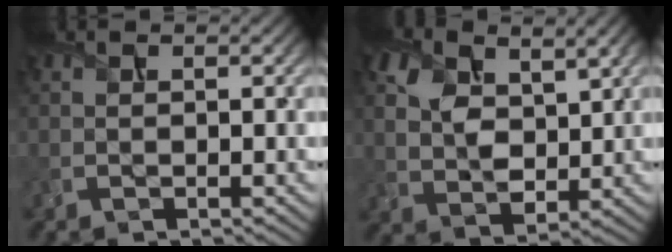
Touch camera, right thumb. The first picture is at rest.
{"total": 7.1, "force": [3.0, 4.2, 4.8], "torque": [-0.116, 0.000, 0.058]}